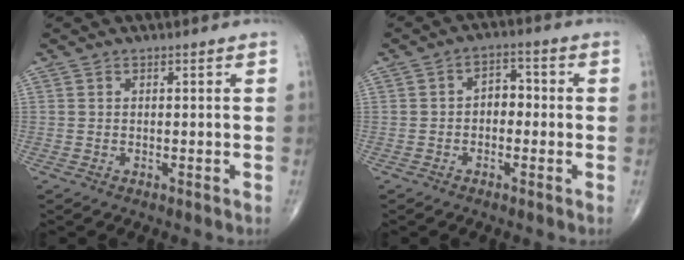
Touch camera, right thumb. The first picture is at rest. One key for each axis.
{"total": 4.6, "fx": -0.4, "fy": 3.3, "fz": 3.2, "tx": -0.028, "ty": 0.019, "tz": -0.017}